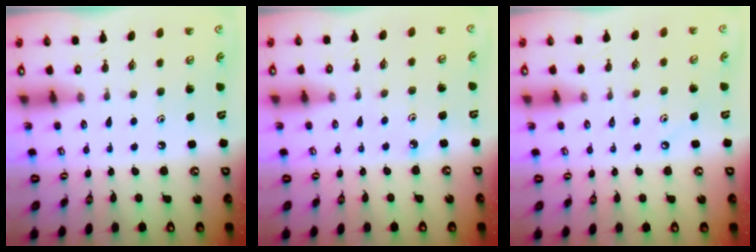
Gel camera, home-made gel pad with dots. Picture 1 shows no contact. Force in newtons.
{"total": 2.3, "press": 2.3, "slide": 0.2}
{"total": 3.3, "press": 3.3, "slide": 0.5}